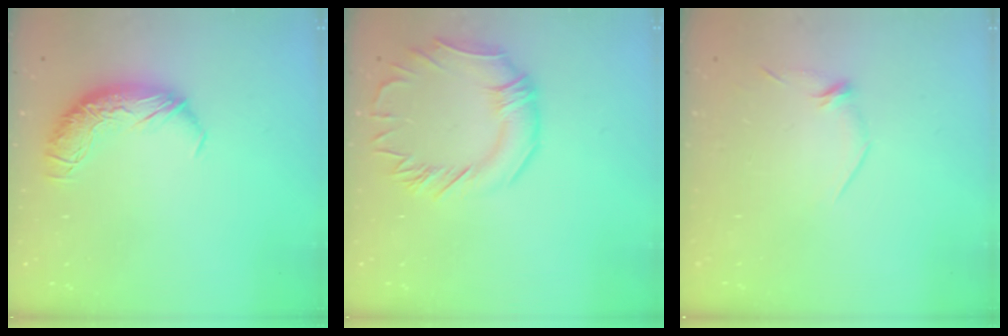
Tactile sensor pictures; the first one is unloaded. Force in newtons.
{"total": 3.1, "press": 3.0, "slide": 1.0}
{"total": 7.0, "press": 6.9, "slide": 0.9}